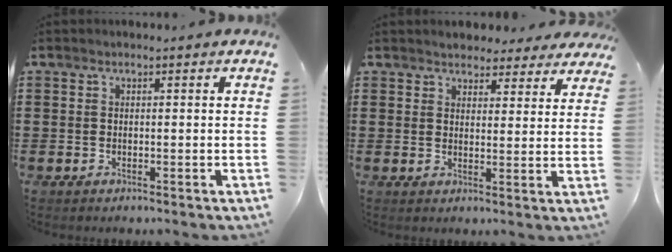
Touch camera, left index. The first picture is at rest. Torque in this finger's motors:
{"motor_torque": [2.14, 0.00, 0.33, 0.07]}